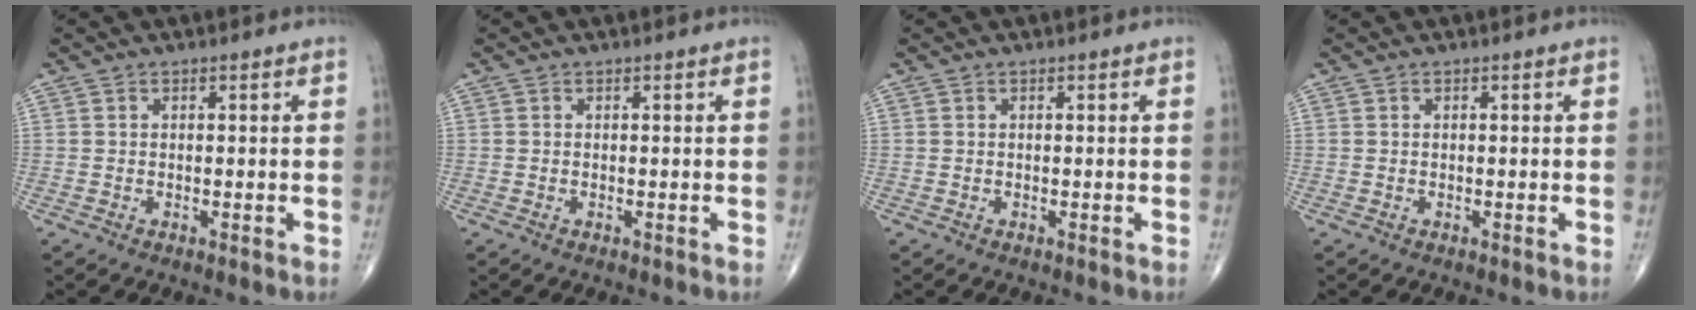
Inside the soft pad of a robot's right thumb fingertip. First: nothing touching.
{"total": 0.0}
{"total": 0.0}
{"total": 0.0}